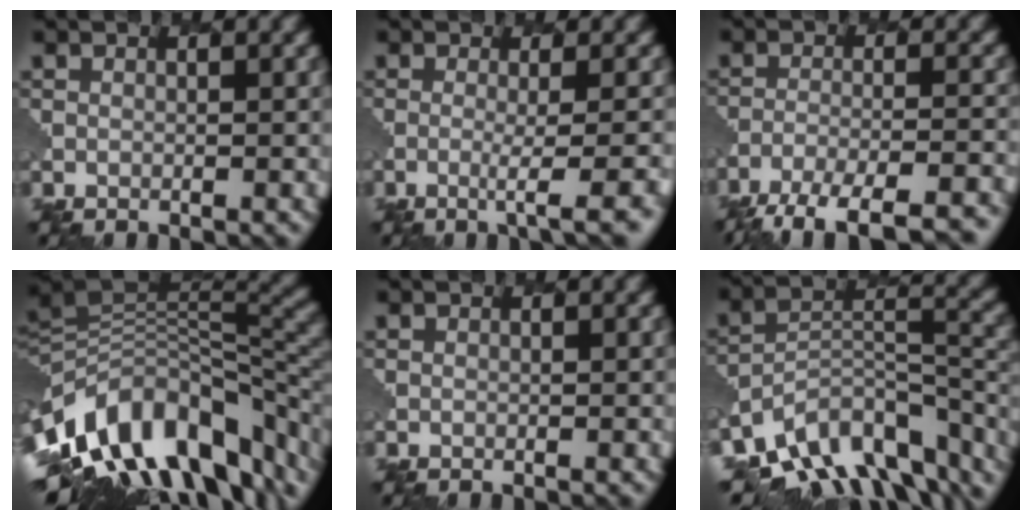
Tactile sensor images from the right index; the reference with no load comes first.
{"total": 3.7, "force": [-0.8, 0.8, 3.5], "torque": [-0.046, 0.001, -0.019]}
{"total": 9.4, "force": [-8.1, 1.9, 4.3], "torque": [-0.071, -0.016, -0.120]}
{"total": 14.0, "force": [-5.5, 7.5, 10.5], "torque": [-0.173, 0.018, -0.103]}
{"total": 0.0}
{"total": 11.3, "force": [-8.4, 5.2, 5.5], "torque": [-0.089, 0.004, -0.142]}